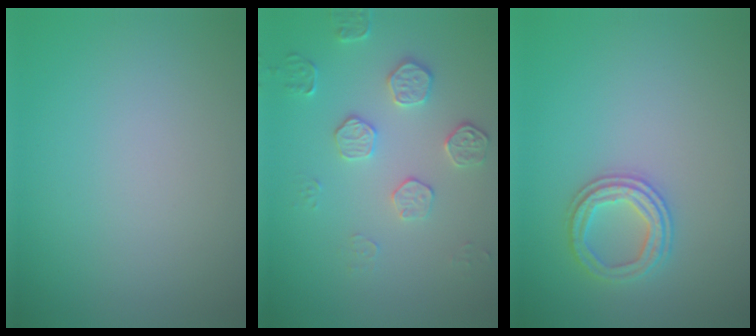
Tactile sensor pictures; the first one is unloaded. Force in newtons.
{"total": 2.2, "press": 1.8, "slide": 1.2}
{"total": 2.5, "press": 2.4, "slide": 0.6}